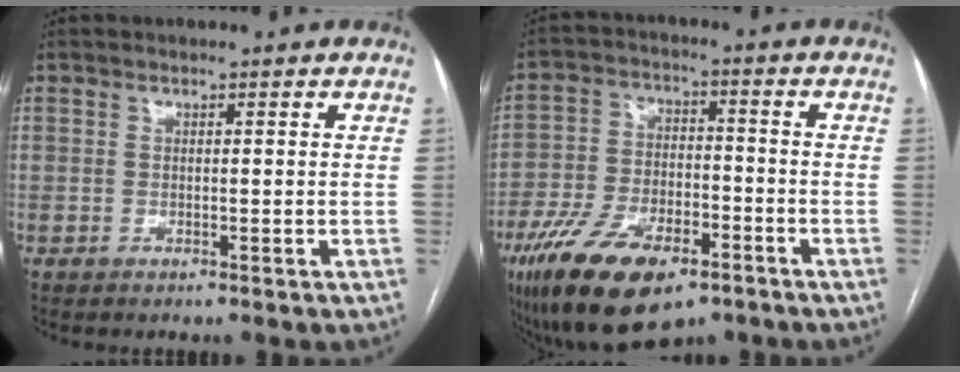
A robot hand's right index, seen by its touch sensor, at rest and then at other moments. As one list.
[{"total": 15.3, "force": [-9.6, 6.7, 9.8], "torque": [-0.182, -0.008, -0.163]}]